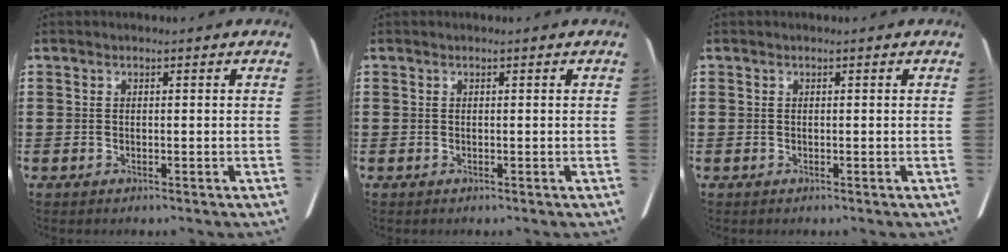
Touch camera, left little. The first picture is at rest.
{"total": 0.0}
{"total": 0.0}